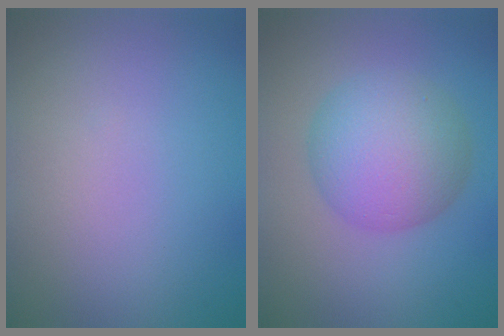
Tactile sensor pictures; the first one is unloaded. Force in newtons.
{"total": 6.9, "press": 6.9, "slide": 0.1}